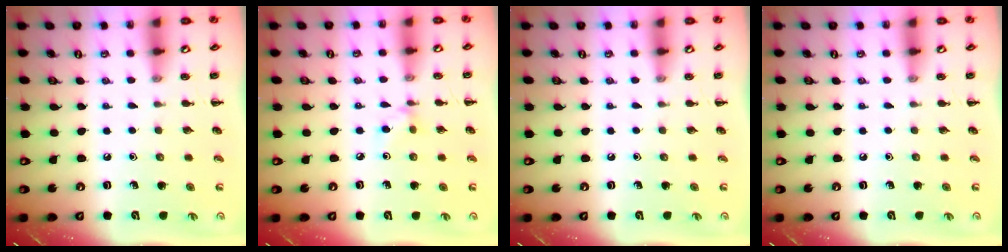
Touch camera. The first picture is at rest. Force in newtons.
{"total": 4.3, "press": 4.0, "slide": 1.5}
{"total": 0.0}
{"total": 0.0}